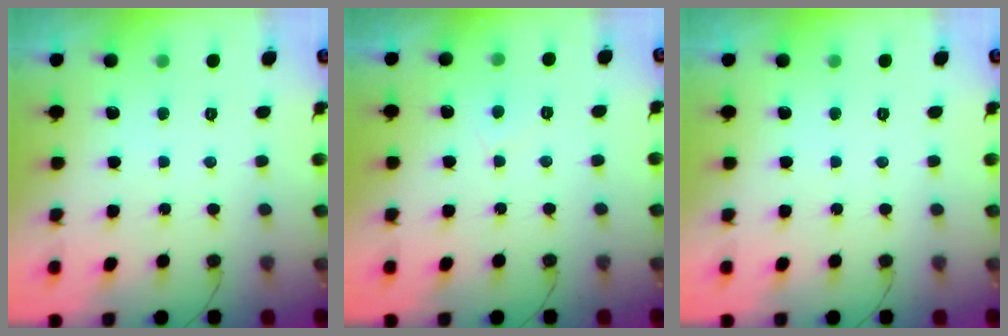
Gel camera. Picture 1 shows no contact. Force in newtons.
{"total": 4.2, "press": 4.2, "slide": 0.3}
{"total": 0.0}